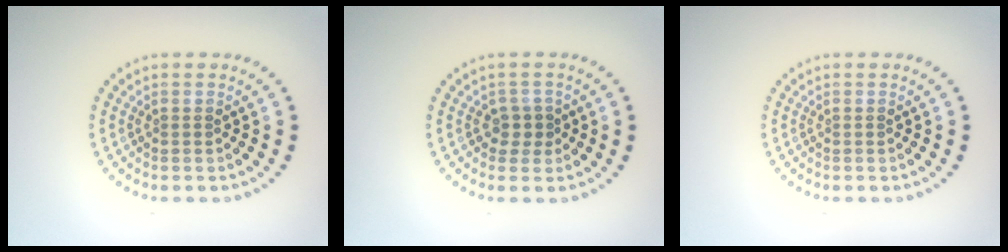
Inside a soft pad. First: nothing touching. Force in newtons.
{"total": 1.6, "press": 1.4, "slide": 0.9}
{"total": 0.0}